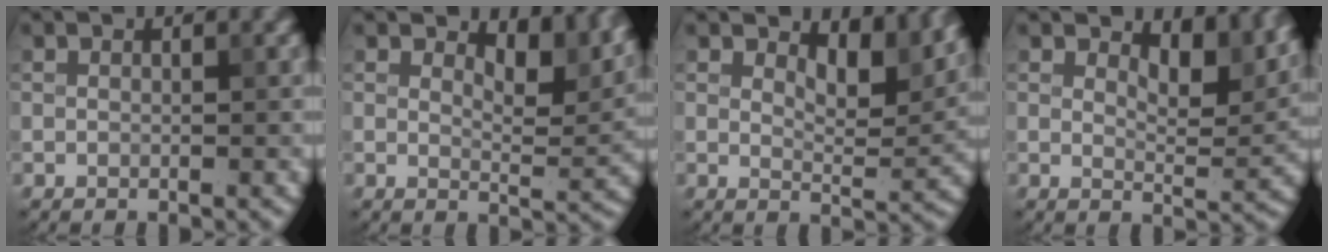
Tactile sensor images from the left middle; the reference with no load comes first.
{"total": 4.9, "force": [3.4, 1.9, 3.0], "torque": [-0.044, -0.007, 0.043]}
{"total": 4.8, "force": [3.2, 1.9, 3.0], "torque": [-0.047, -0.009, 0.042]}
{"total": 5.1, "force": [3.4, 2.1, 3.2], "torque": [-0.047, -0.009, 0.045]}